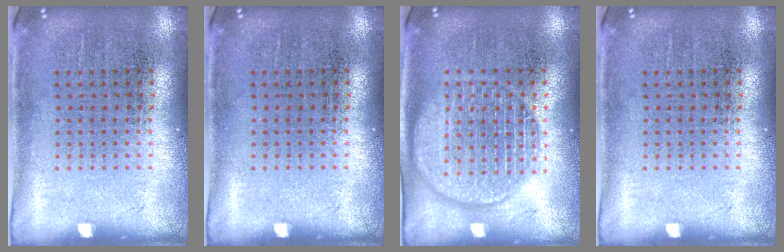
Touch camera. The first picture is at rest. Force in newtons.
{"total": 0.0}
{"total": 3.2, "press": 3.2, "slide": 0.4}
{"total": 0.0}